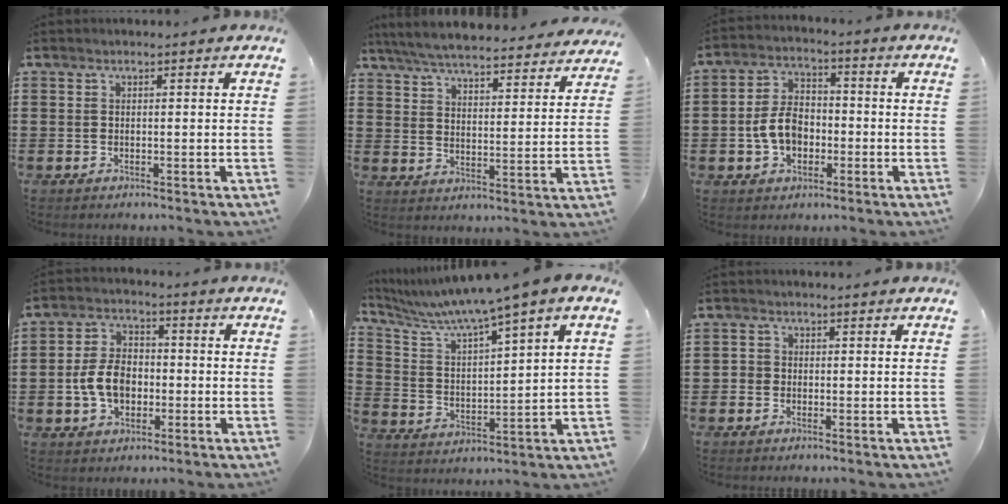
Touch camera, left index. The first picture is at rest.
{"total": 6.0, "force": [5.9, -0.1, 1.3], "torque": [-0.053, -0.040, 0.101]}
{"total": 6.8, "force": [-1.6, 4.8, 4.6], "torque": [-0.114, 0.006, -0.037]}
{"total": 7.1, "force": [-1.5, 4.9, 4.9], "torque": [-0.119, 0.006, -0.035]}
{"total": 6.1, "force": [5.0, -0.9, 3.4], "torque": [-0.087, -0.039, 0.078]}
{"total": 1.2, "force": [-0.2, 1.2, 0.3], "torque": [-0.010, 0.005, -0.006]}